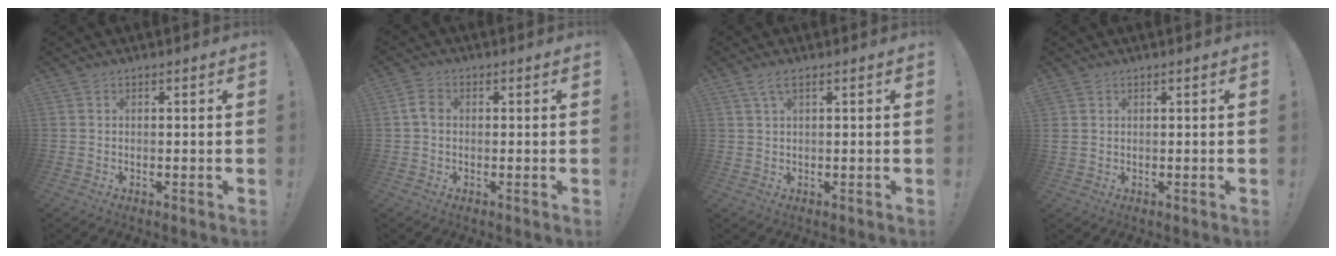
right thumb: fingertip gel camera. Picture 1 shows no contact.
{"total": 3.9, "force": [0.2, 2.8, 2.6], "torque": [-0.042, 0.008, 0.005]}
{"total": 2.9, "force": [1.4, 0.6, 2.5], "torque": [-0.054, 0.003, 0.027]}
{"total": 1.6, "force": [0.7, 1.3, 0.6], "torque": [-0.011, 0.004, 0.015]}